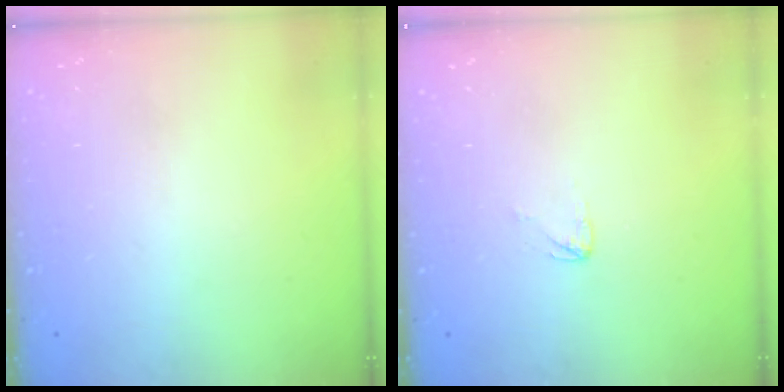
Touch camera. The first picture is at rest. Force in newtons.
{"total": 2.4, "press": 2.4, "slide": 0.2}